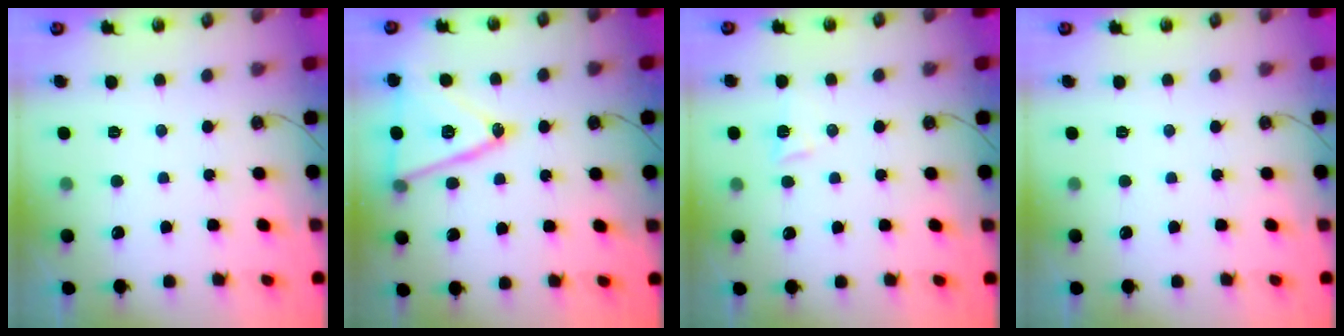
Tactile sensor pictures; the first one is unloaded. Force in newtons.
{"total": 17.6, "press": 17.3, "slide": 3.5}
{"total": 5.6, "press": 5.1, "slide": 2.4}
{"total": 0.0}